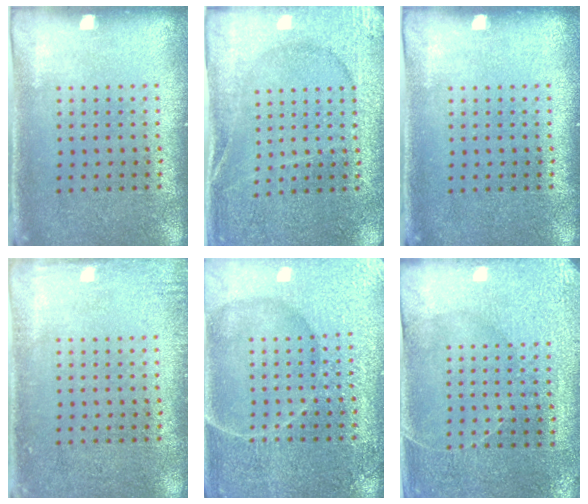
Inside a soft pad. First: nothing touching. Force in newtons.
{"total": 2.7, "press": 2.7, "slide": 0.3}
{"total": 0.0}
{"total": 1.5, "press": 1.4, "slide": 0.2}
{"total": 6.6, "press": 6.5, "slide": 0.9}
{"total": 3.0, "press": 2.9, "slide": 0.6}